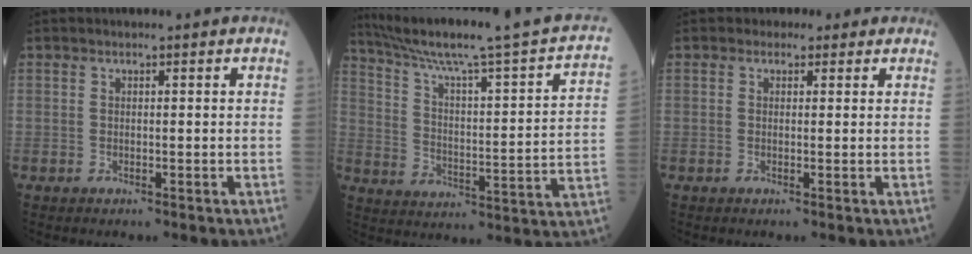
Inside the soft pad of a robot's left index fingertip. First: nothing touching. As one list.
[{"total": 24.4, "force": [20.5, -0.3, 13.3], "torque": [-0.209, -0.037, 0.278]}, {"total": 2.2, "force": [1.3, 1.8, 0.3], "torque": [0.002, 0.008, 0.010]}]